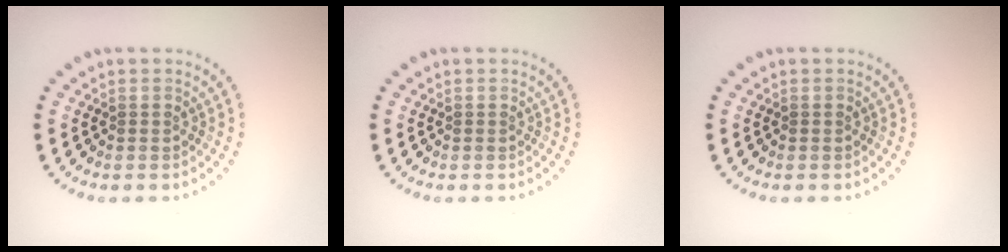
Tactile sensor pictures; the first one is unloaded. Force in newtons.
{"total": 0.0}
{"total": 0.0}